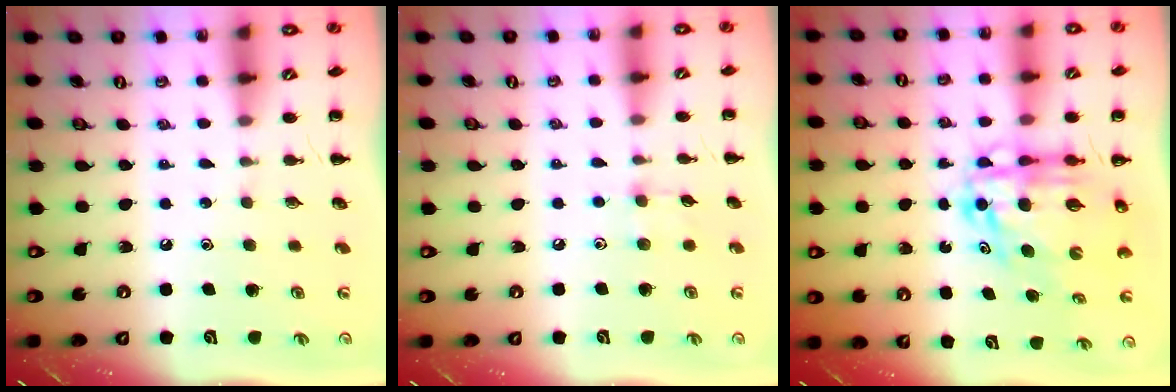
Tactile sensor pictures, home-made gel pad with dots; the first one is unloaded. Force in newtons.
{"total": 3.8, "press": 3.6, "slide": 1.4}
{"total": 10.2, "press": 9.8, "slide": 3.1}